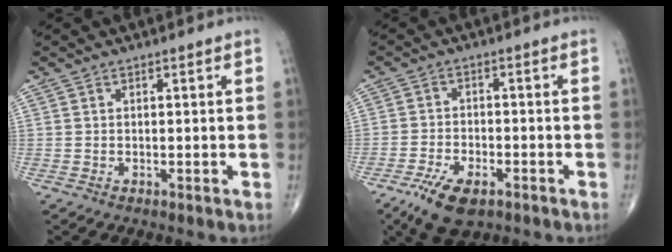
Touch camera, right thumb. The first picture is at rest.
{"total": 8.2, "force": [-4.9, 3.6, 5.4], "torque": [-0.104, 0.006, -0.086]}